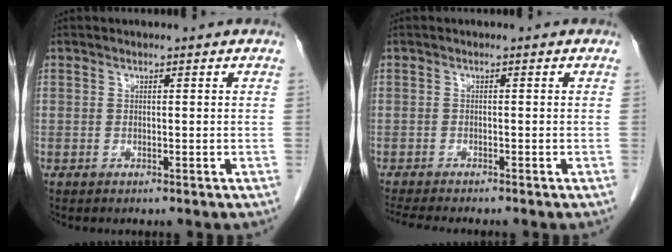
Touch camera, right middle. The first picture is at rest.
{"total": 5.2, "force": [-4.6, 0.3, 2.3], "torque": [-0.035, -0.015, -0.075]}